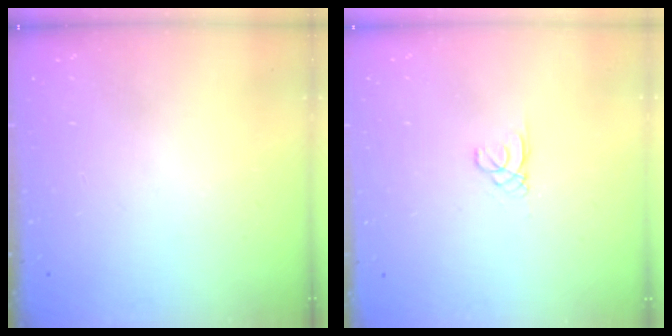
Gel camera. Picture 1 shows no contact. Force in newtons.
{"total": 0.6, "press": 0.6, "slide": 0.1}